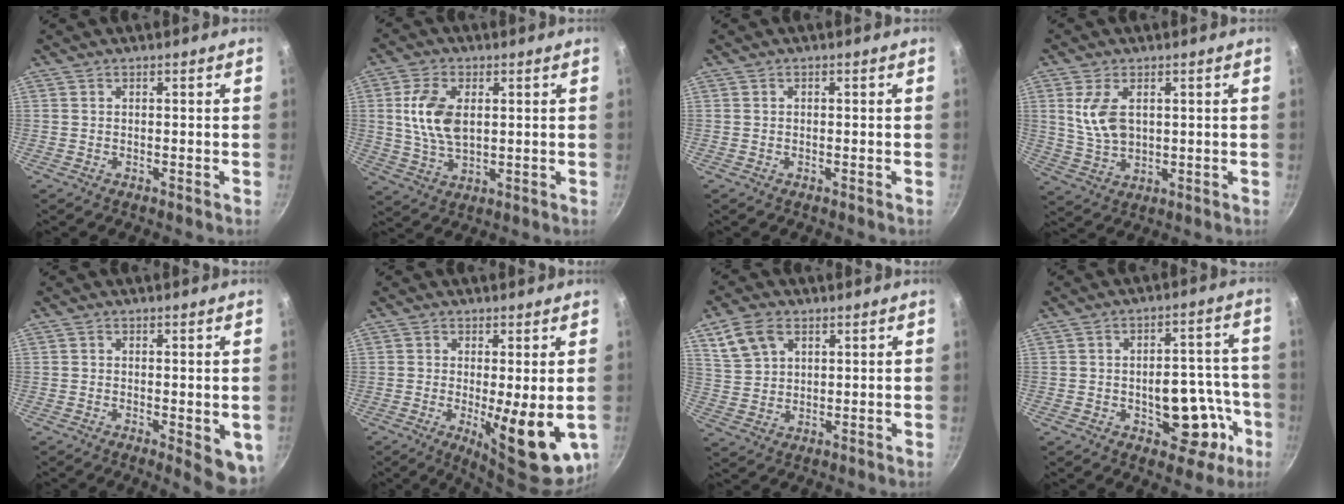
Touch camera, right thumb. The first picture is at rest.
{"total": 10.0, "force": [1.7, 5.9, 7.9], "torque": [-0.146, -0.005, 0.034]}
{"total": 0.0}
{"total": 8.0, "force": [1.9, 4.8, 6.1], "torque": [-0.112, -0.015, 0.043]}
{"total": 6.4, "force": [-0.8, 2.6, 5.8], "torque": [-0.060, -0.006, -0.006]}
{"total": 12.3, "force": [-1.9, 3.5, 11.6], "torque": [-0.144, -0.015, -0.014]}
{"total": 8.0, "force": [4.0, 5.1, 4.6], "torque": [-0.080, -0.003, 0.082]}
{"total": 12.9, "force": [-4.3, 7.7, 9.4], "torque": [-0.067, 0.037, -0.052]}